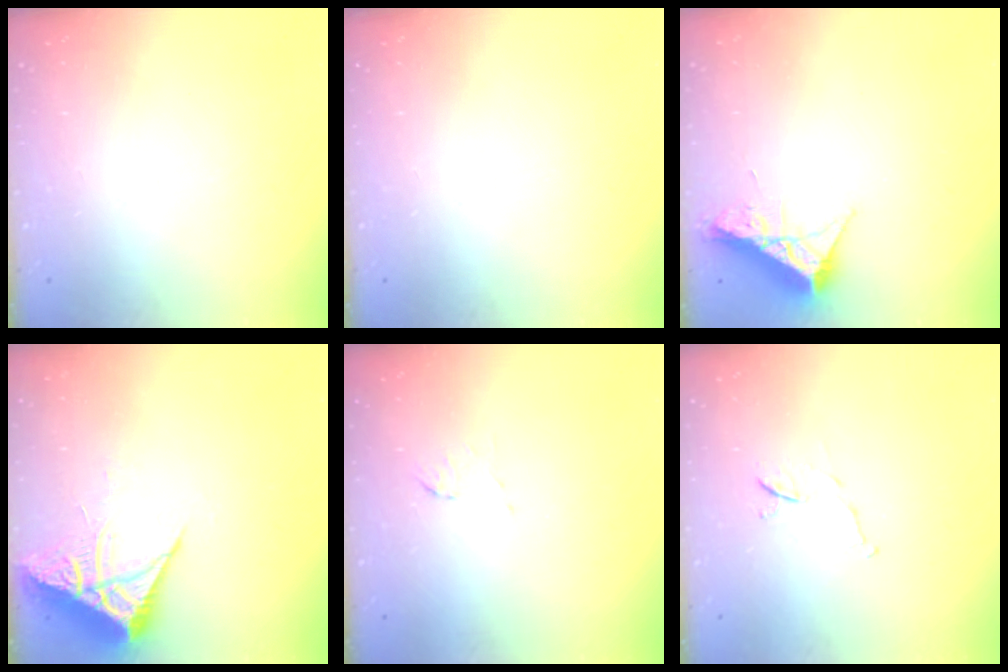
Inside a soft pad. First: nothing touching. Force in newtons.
{"total": 0.0}
{"total": 8.9, "press": 8.9, "slide": 0.4}
{"total": 7.0, "press": 7.0, "slide": 0.2}
{"total": 5.3, "press": 5.2, "slide": 0.5}
{"total": 6.0, "press": 6.0, "slide": 0.6}